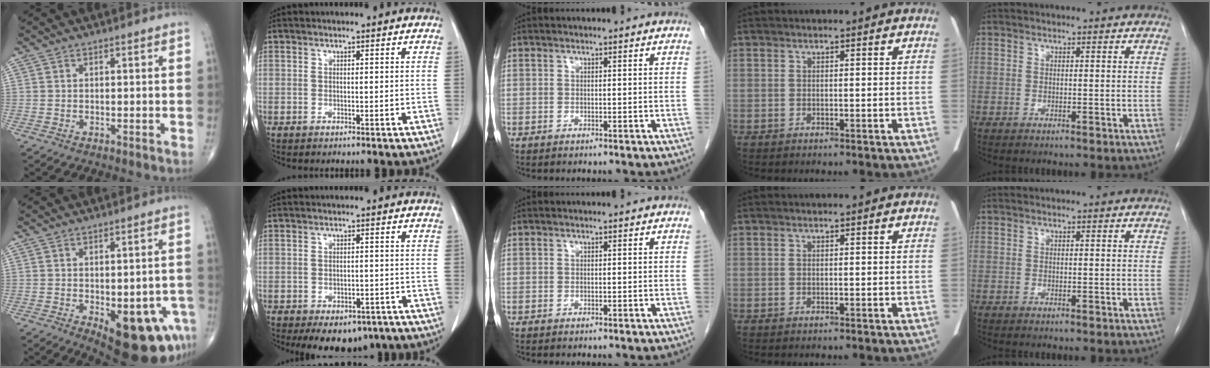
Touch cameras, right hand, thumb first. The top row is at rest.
{"thumb": {"total": 15.6, "force": [-6.1, 6.8, 12.7], "torque": [-0.116, 0.012, -0.061]}, "index": {"total": 9.8, "force": [-6.8, 5.3, 4.5], "torque": [-0.057, 0.005, -0.087]}}